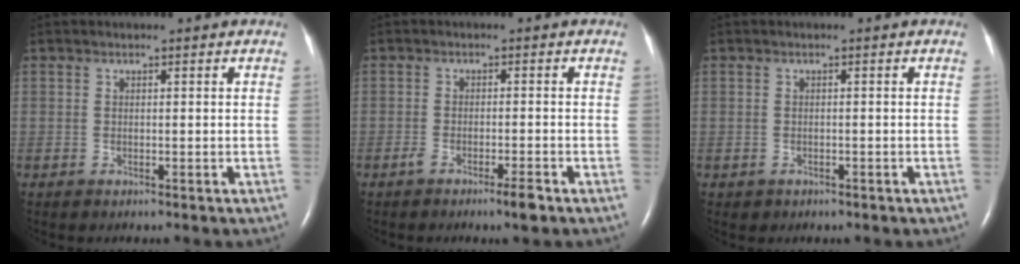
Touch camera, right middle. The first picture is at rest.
{"total": 2.9, "force": [-2.0, 0.2, 2.1], "torque": [-0.041, -0.003, -0.034]}
{"total": 0.9, "force": [-0.4, 0.8, 0.2], "torque": [-0.010, 0.003, 0.001]}